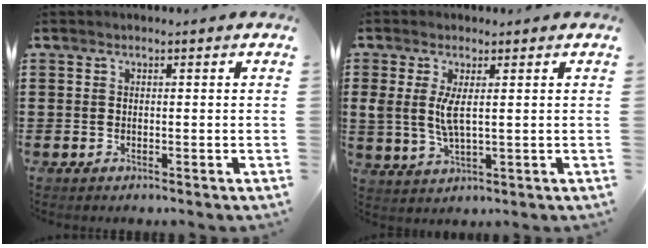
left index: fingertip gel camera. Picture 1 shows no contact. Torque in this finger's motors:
{"motor_torque": [1.06, -0.35, 0.58, 0.14]}